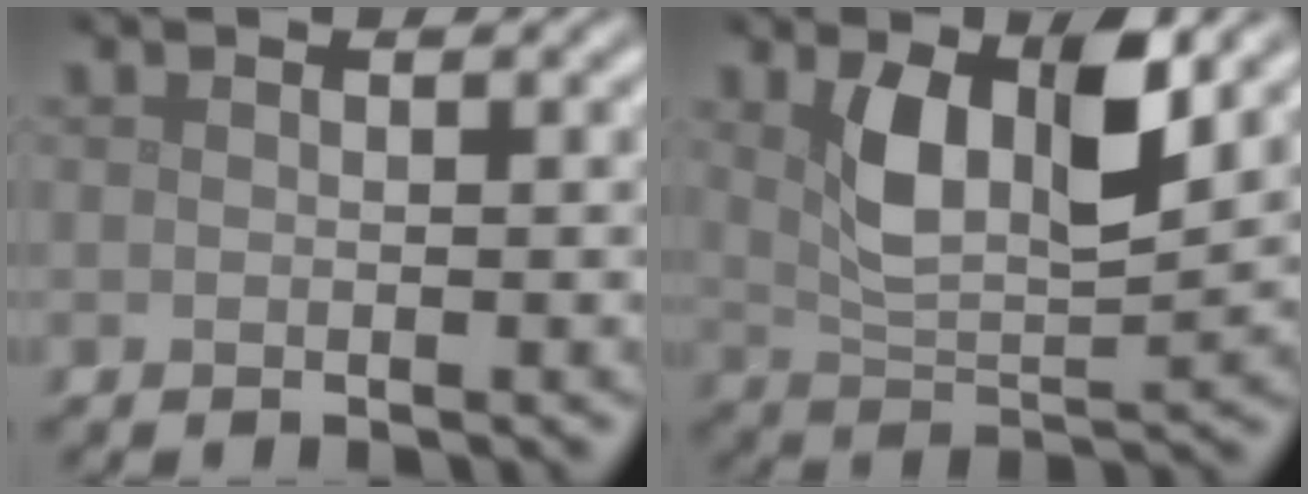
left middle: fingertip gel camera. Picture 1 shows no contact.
{"total": 6.5, "force": [2.5, 2.6, 5.4], "torque": [-0.108, -0.002, 0.048]}